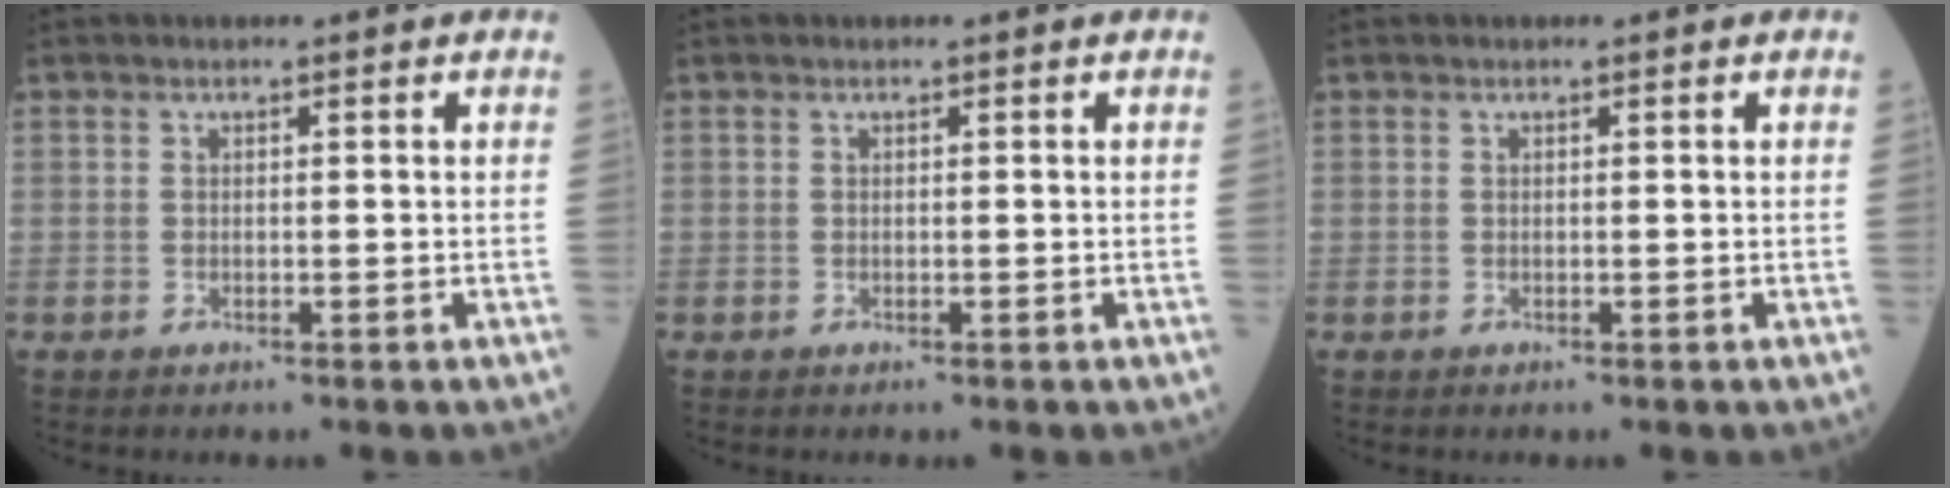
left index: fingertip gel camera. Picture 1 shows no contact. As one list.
[{"total": 0.0}, {"total": 0.0}]